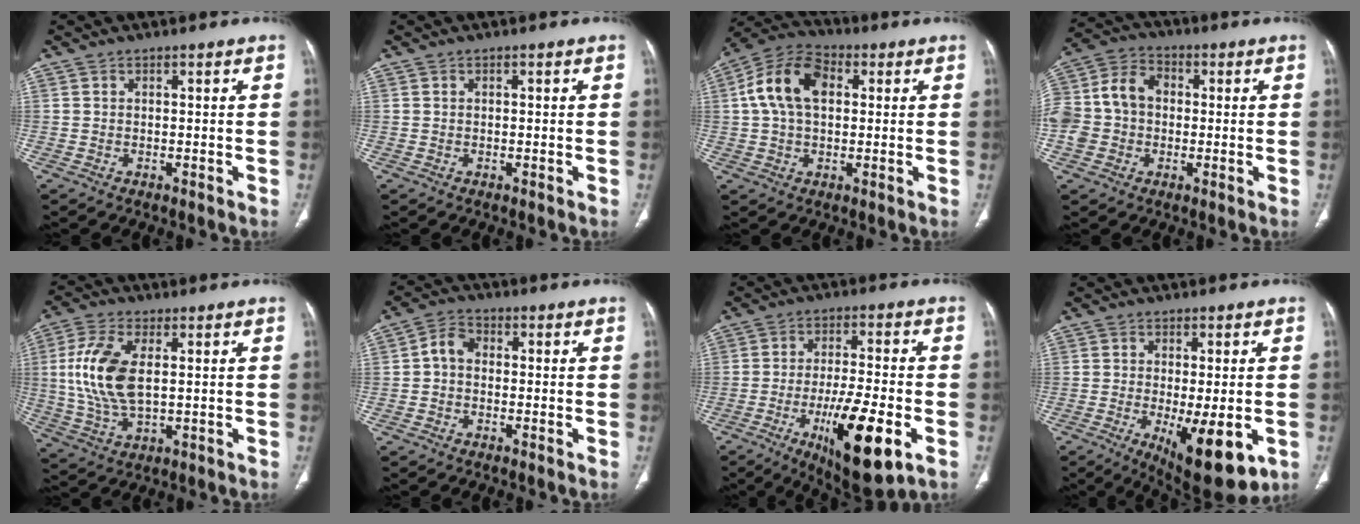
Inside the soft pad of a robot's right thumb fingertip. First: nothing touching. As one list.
[{"total": 0.0}, {"total": 12.0, "force": [2.3, 7.7, 9.0], "torque": [-0.169, 0.026, 0.034]}, {"total": 12.8, "force": [-0.5, 10.5, 7.3], "torque": [-0.141, 0.039, -0.015]}, {"total": 11.3, "force": [1.6, 5.5, 9.7], "torque": [-0.219, -0.008, 0.039]}, {"total": 4.1, "force": [-0.3, 3.1, 2.7], "torque": [-0.043, 0.014, -0.016]}, {"total": 16.6, "force": [-6.3, 4.7, 14.7], "torque": [-0.245, 0.004, -0.090]}, {"total": 13.5, "force": [-4.2, 4.7, 11.9], "torque": [-0.167, -0.019, -0.048]}]